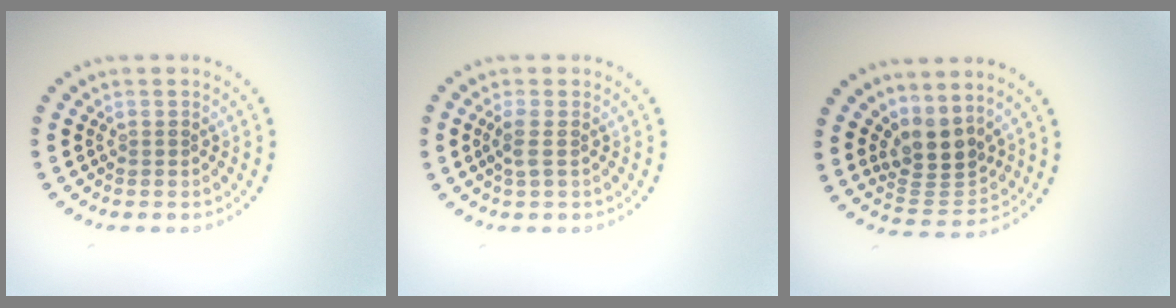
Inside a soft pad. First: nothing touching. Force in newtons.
{"total": 1.3, "press": 1.1, "slide": 0.7}
{"total": 3.8, "press": 3.1, "slide": 2.2}